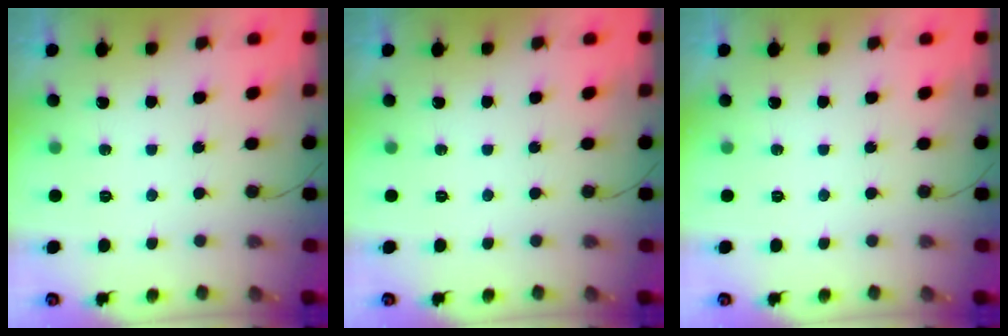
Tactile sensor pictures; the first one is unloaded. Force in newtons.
{"total": 0.0}
{"total": 0.0}